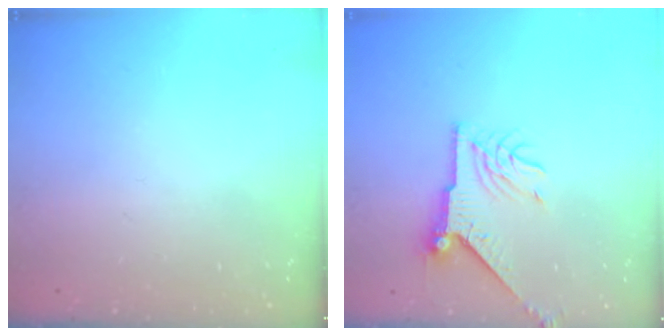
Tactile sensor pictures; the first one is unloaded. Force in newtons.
{"total": 9.7, "press": 9.7, "slide": 0.3}